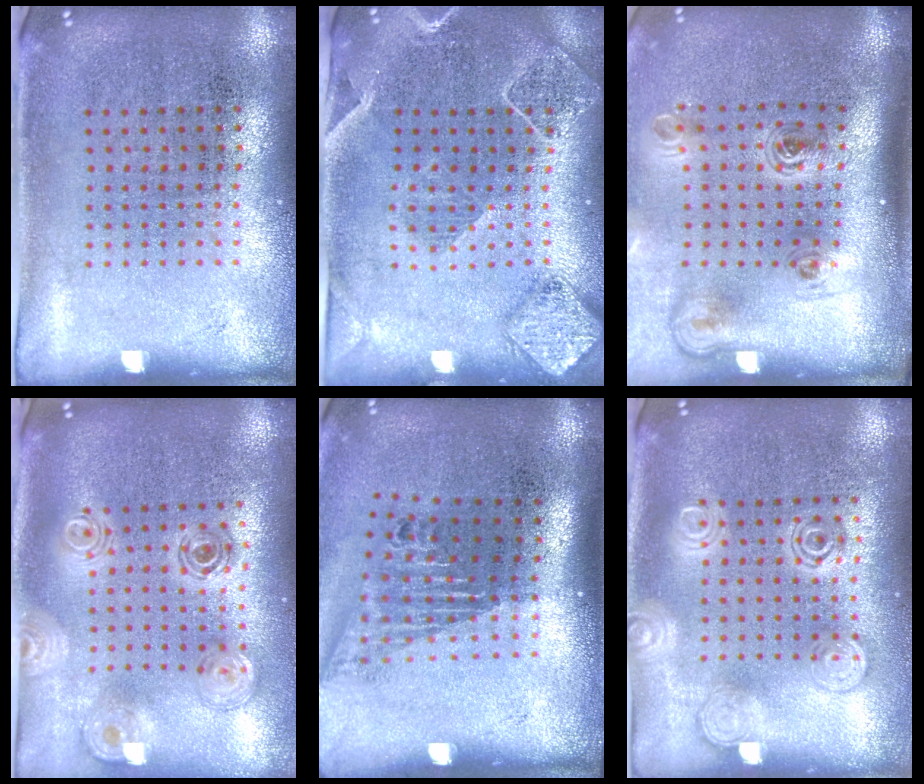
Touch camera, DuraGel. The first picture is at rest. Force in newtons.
{"total": 2.1, "press": 1.9, "slide": 0.7}
{"total": 2.2, "press": 1.4, "slide": 1.7}
{"total": 1.3, "press": 1.3, "slide": 0.4}
{"total": 1.6, "press": 1.2, "slide": 1.1}
{"total": 2.7, "press": 2.7, "slide": 0.4}